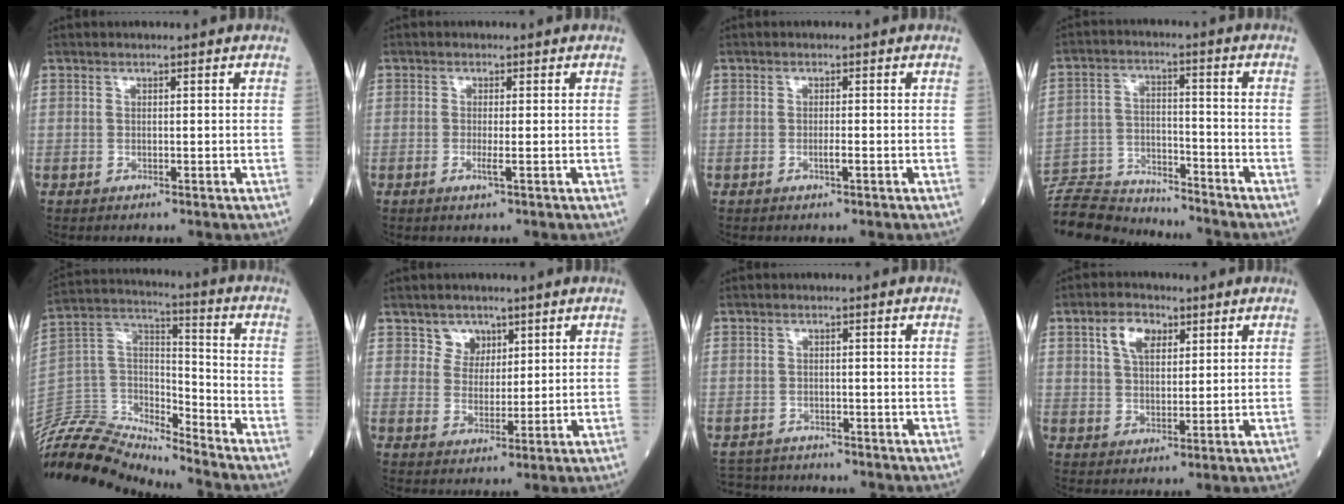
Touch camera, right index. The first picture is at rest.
{"total": 1.6, "force": [-0.5, -0.1, 1.5], "torque": [-0.032, -0.004, -0.011]}
{"total": 1.3, "force": [-0.5, -0.1, 1.2], "torque": [-0.025, -0.002, -0.009]}
{"total": 12.2, "force": [-12.0, 1.6, 1.4], "torque": [-0.021, 0.017, -0.212]}
{"total": 17.2, "force": [-16.8, 2.2, 3.1], "torque": [-0.060, 0.054, -0.308]}
{"total": 3.6, "force": [2.3, 2.7, 0.2], "torque": [0.002, 0.002, 0.040]}
{"total": 4.9, "force": [-4.7, 1.4, -0.2], "torque": [0.005, -0.002, -0.079]}
{"total": 5.5, "force": [2.6, 3.2, 3.6], "torque": [-0.070, 0.012, 0.049]}